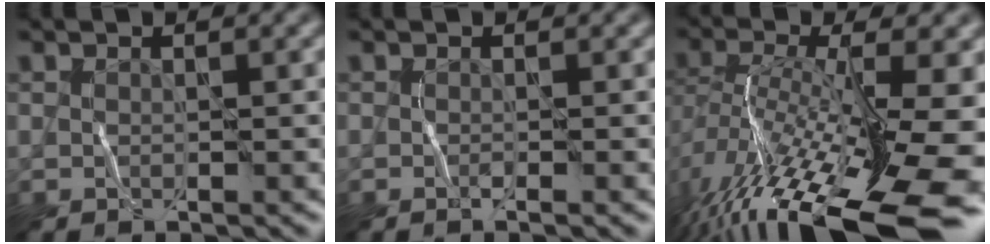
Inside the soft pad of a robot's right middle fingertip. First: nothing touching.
{"total": 0.5, "force": [-0.4, -0.1, 0.3], "torque": [-0.010, 0.003, -0.006]}
{"total": 15.1, "force": [-8.2, 4.4, 11.9], "torque": [-0.237, 0.001, -0.128]}